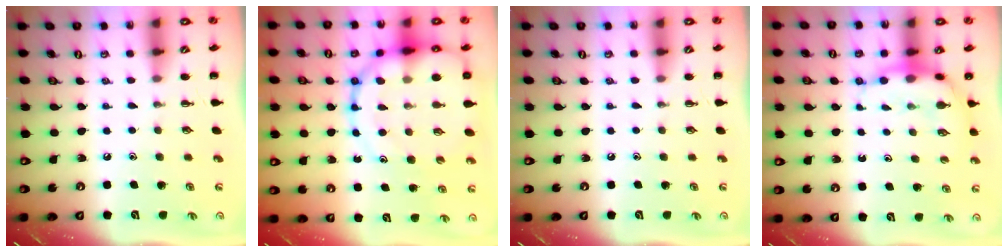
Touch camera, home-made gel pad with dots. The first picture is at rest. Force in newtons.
{"total": 20.8, "press": 20.4, "slide": 4.1}
{"total": 0.0}
{"total": 7.3, "press": 7.1, "slide": 2.0}